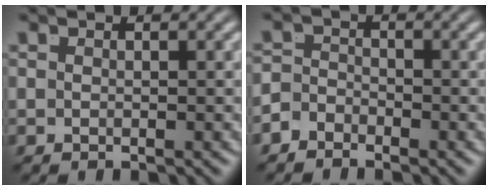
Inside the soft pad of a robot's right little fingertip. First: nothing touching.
{"total": 2.5, "force": [-2.1, 1.4, 0.3], "torque": [-0.002, -0.018, -0.035]}